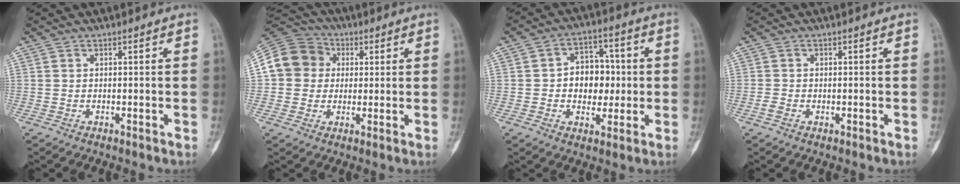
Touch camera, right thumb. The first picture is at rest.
{"total": 12.0, "force": [1.6, 11.0, 4.8], "torque": [-0.076, 0.022, 0.018]}
{"total": 9.9, "force": [0.0, 7.4, 6.7], "torque": [-0.046, 0.017, -0.002]}
{"total": 0.9, "force": [-0.4, 0.7, 0.4], "torque": [-0.013, 0.001, -0.011]}